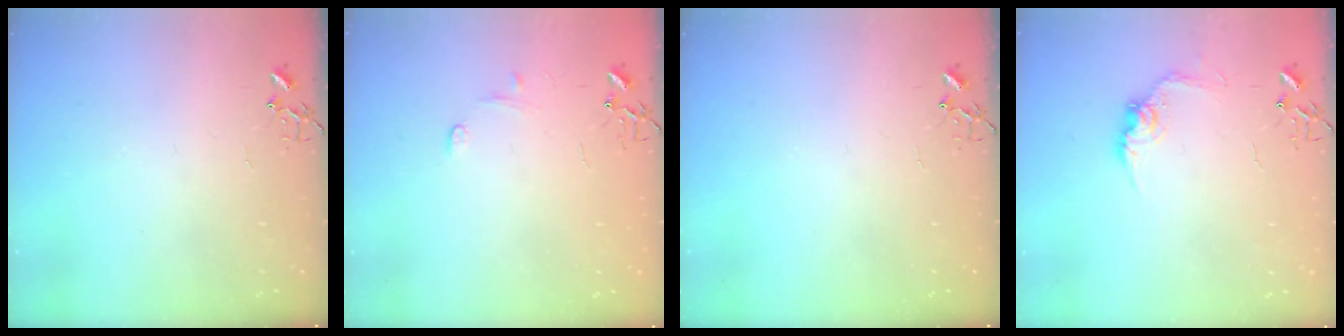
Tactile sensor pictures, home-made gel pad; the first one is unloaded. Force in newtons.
{"total": 7.0, "press": 7.0, "slide": 0.8}
{"total": 0.0}
{"total": 9.9, "press": 9.9, "slide": 0.6}